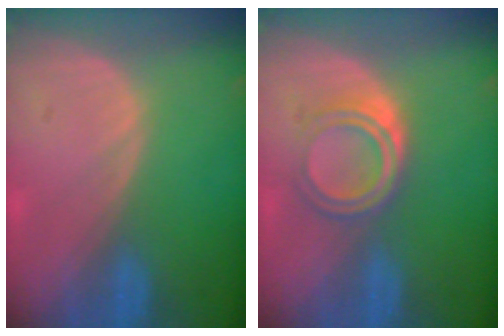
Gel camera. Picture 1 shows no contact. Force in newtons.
{"total": 5.1, "press": 4.5, "slide": 2.4}